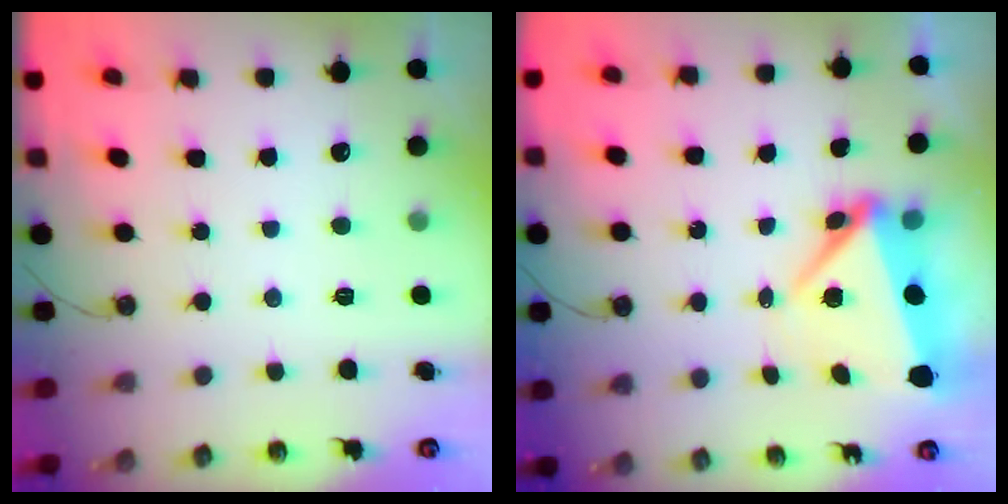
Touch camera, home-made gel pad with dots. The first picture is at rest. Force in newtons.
{"total": 6.4, "press": 6.1, "slide": 1.9}